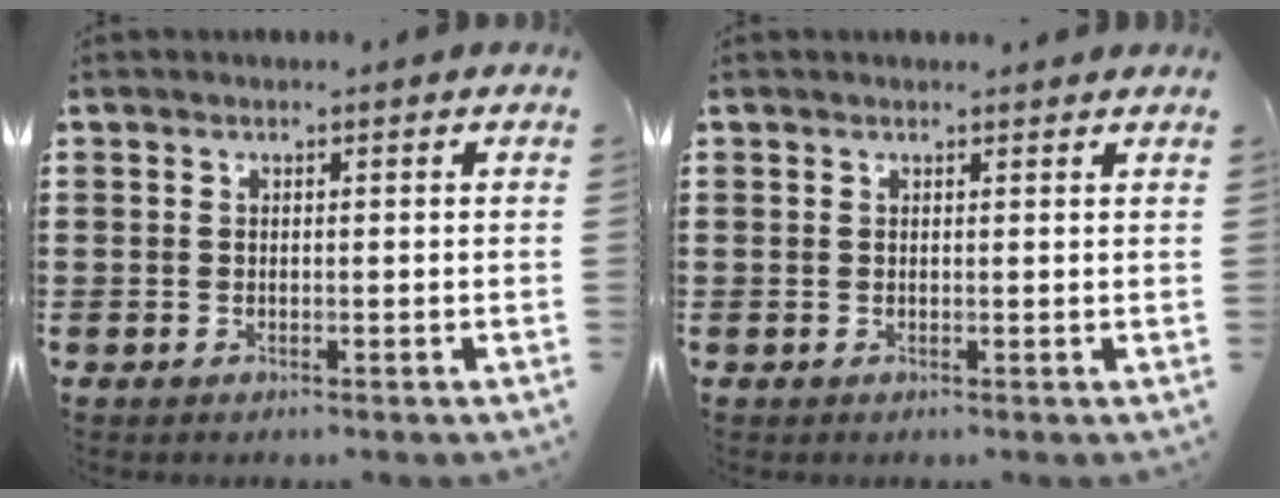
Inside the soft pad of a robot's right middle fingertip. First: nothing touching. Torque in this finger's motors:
{"motor_torque": [0.29, -0.22, 0.14, -0.01]}